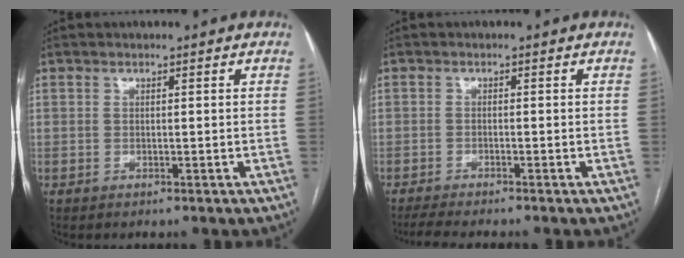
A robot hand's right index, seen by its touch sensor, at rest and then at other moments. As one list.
[{"total": 3.9, "force": [-3.5, 0.2, 1.8], "torque": [-0.029, -0.011, -0.057]}]